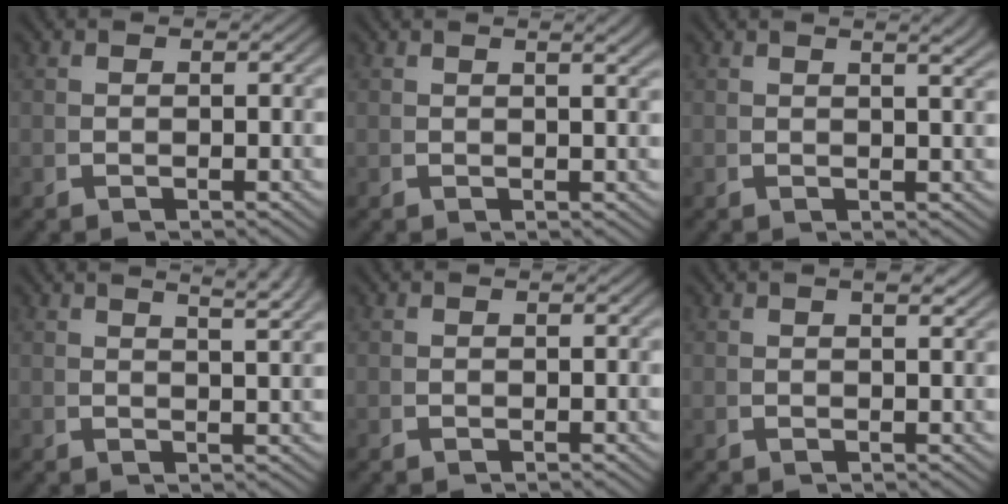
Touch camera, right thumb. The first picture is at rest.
{"total": 1.4, "force": [0.9, 0.1, 1.1], "torque": [-0.016, 0.003, 0.013]}
{"total": 2.4, "force": [1.6, 0.5, 1.7], "torque": [-0.019, 0.008, 0.021]}
{"total": 4.4, "force": [2.9, 1.3, 3.0], "torque": [-0.031, 0.010, 0.043]}
{"total": 0.0}
{"total": 1.6, "force": [1.0, 0.2, 1.1], "torque": [-0.011, 0.003, 0.017]}